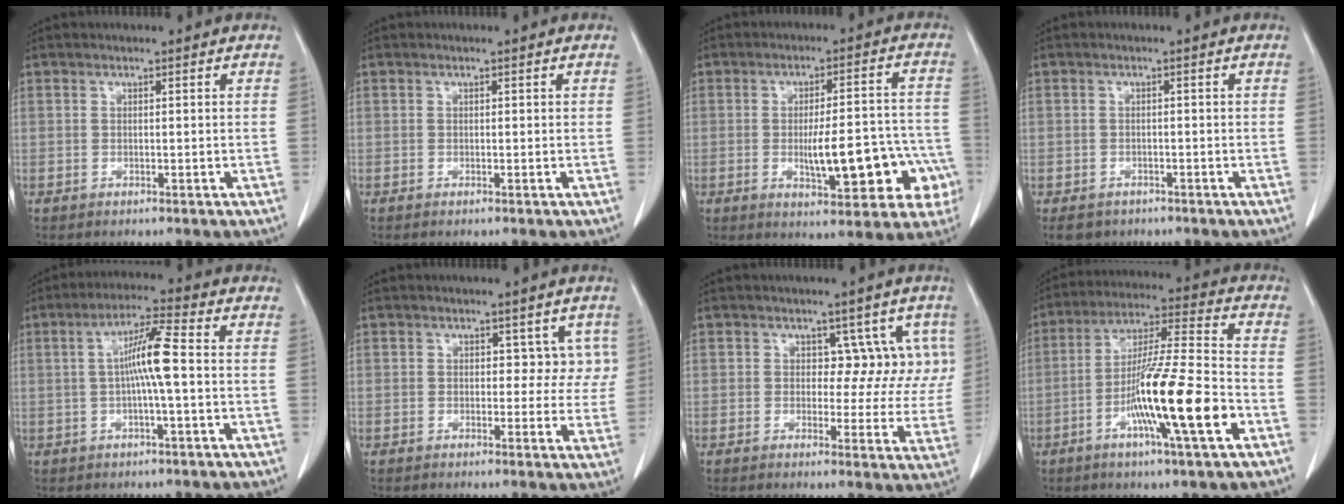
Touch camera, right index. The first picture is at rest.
{"total": 0.0}
{"total": 13.1, "force": [-3.5, 4.0, 12.0], "torque": [-0.146, 0.023, -0.037]}
{"total": 4.0, "force": [-2.8, 2.8, 0.6], "torque": [-0.008, 0.002, -0.041]}
{"total": 7.1, "force": [0.0, 0.0, 7.1], "torque": [-0.134, 0.012, -0.004]}
{"total": 3.6, "force": [1.1, 2.6, 2.3], "torque": [-0.005, 0.009, 0.010]}
{"total": 6.3, "force": [1.9, 4.4, 4.0], "torque": [-0.013, 0.012, 0.020]}
{"total": 16.3, "force": [-5.7, 0.1, 15.3], "torque": [-0.271, -0.011, -0.102]}